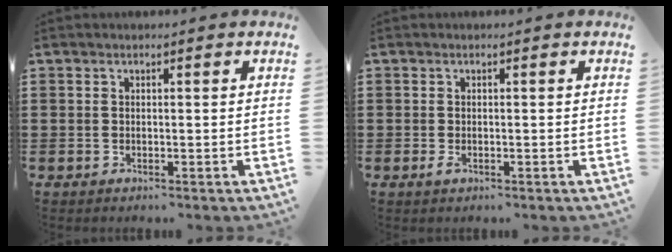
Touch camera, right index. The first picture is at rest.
{"total": 0.9, "force": [-0.3, 0.4, 0.7], "torque": [-0.022, -0.006, -0.008]}